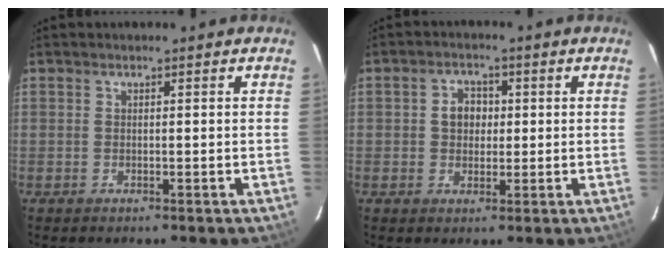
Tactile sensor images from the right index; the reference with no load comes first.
{"total": 4.1, "force": [0.2, 3.5, 2.0], "torque": [-0.031, 0.014, 0.005]}